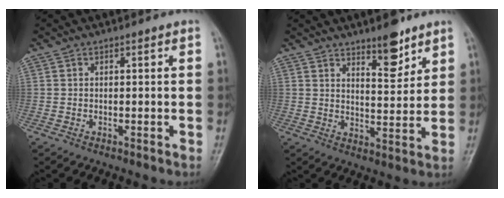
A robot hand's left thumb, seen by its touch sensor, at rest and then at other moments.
{"total": 7.7, "force": [5.5, 2.7, 4.8], "torque": [-0.050, -0.042, 0.084]}